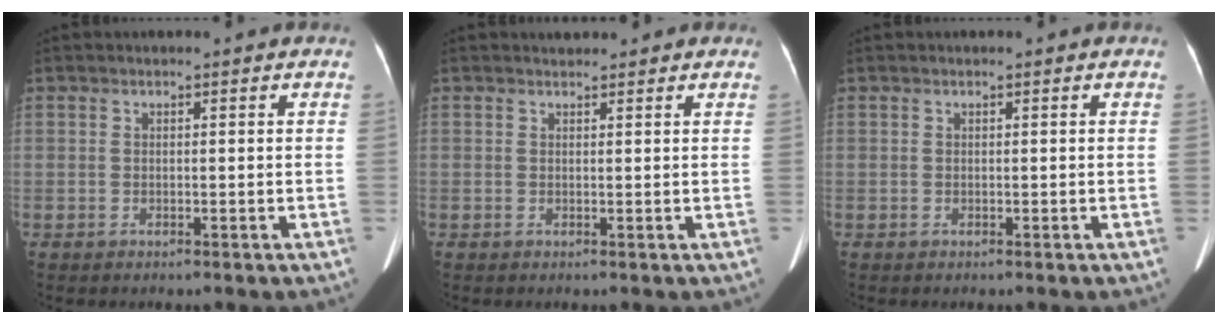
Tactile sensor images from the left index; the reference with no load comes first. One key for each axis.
{"total": 1.5, "fx": 1.3, "fy": 0.7, "fz": 0.0, "tx": 0.000, "ty": 0.014, "tz": 0.018}
{"total": 0.0}